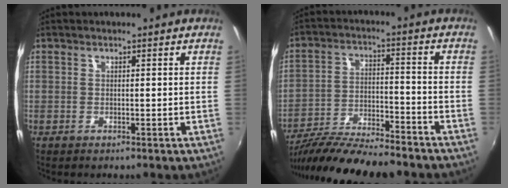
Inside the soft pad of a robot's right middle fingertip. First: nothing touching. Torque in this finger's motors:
{"motor_torque": [1.00, -1.14, 0.64, 0.18]}